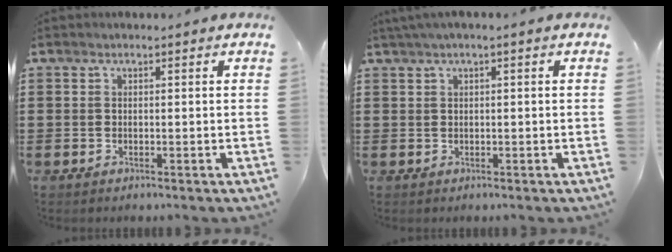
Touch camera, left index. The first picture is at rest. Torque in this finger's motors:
{"motor_torque": [1.10, -1.04, 0.41, 0.12]}